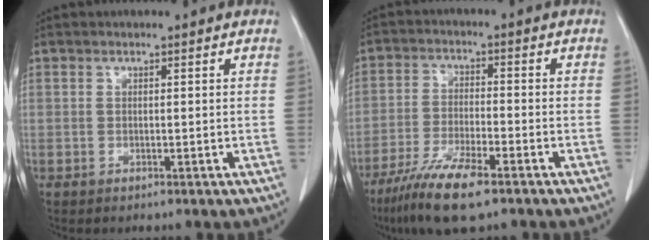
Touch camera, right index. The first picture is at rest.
{"total": 9.7, "force": [-6.6, 1.6, 6.9], "torque": [-0.134, -0.023, -0.120]}